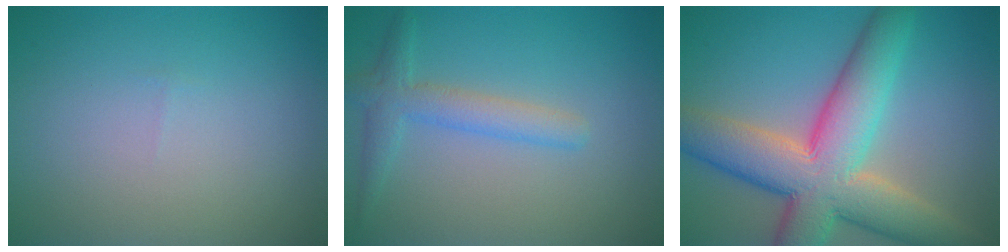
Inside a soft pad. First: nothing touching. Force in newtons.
{"total": 2.8, "press": 2.8, "slide": 0.1}
{"total": 11.3, "press": 11.3, "slide": 0.7}